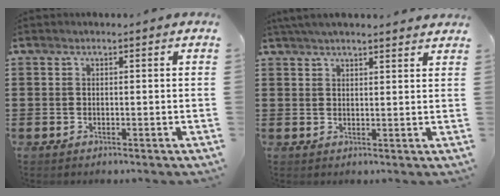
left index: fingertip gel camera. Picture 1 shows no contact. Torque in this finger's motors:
{"motor_torque": [0.37, -1.72, 0.18, 0.01]}